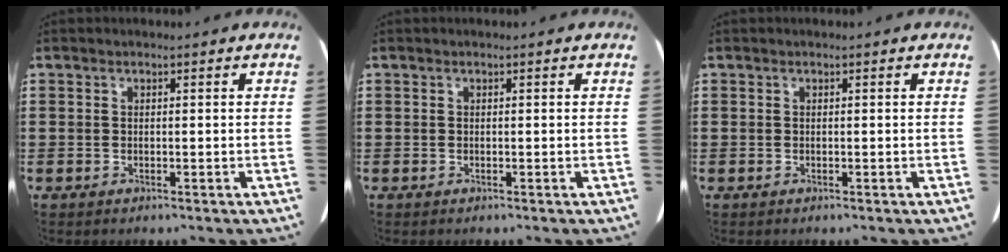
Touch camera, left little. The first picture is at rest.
{"total": 0.0}
{"total": 0.0}